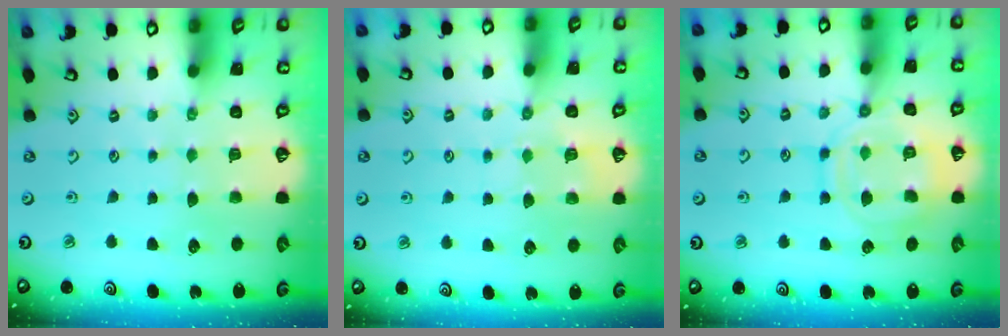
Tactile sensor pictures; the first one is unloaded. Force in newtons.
{"total": 5.9, "press": 5.8, "slide": 1.0}
{"total": 13.4, "press": 13.4, "slide": 1.2}